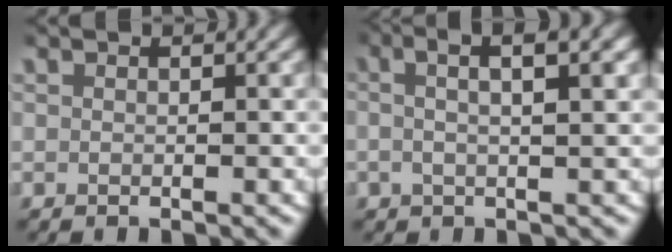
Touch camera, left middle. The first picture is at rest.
{"total": 4.3, "force": [1.6, 1.0, 3.8], "torque": [-0.061, 0.020, 0.018]}